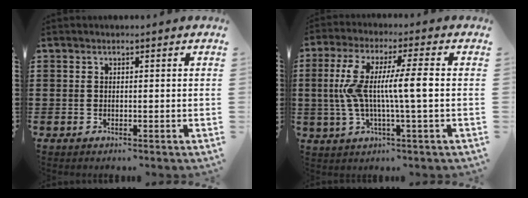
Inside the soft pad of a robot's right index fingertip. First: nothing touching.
{"total": 9.4, "force": [-0.3, 0.9, 9.3], "torque": [-0.183, -0.003, -0.015]}